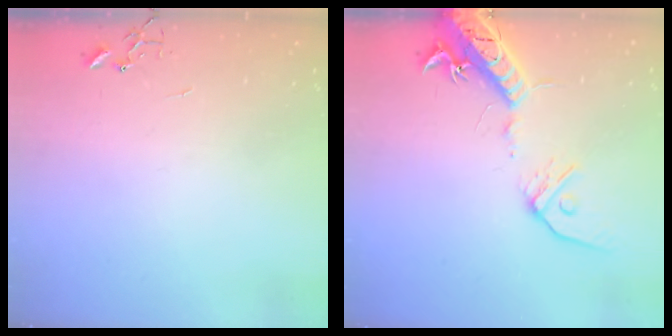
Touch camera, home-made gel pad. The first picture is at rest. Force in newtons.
{"total": 16.6, "press": 16.3, "slide": 3.5}